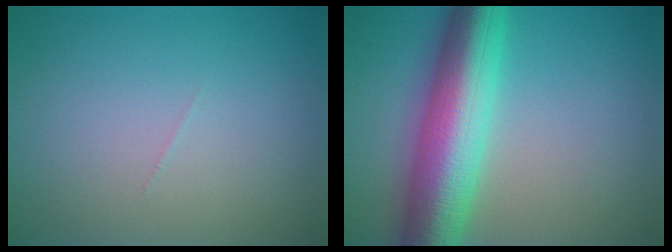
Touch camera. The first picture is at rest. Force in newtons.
{"total": 10.4, "press": 10.4, "slide": 0.2}